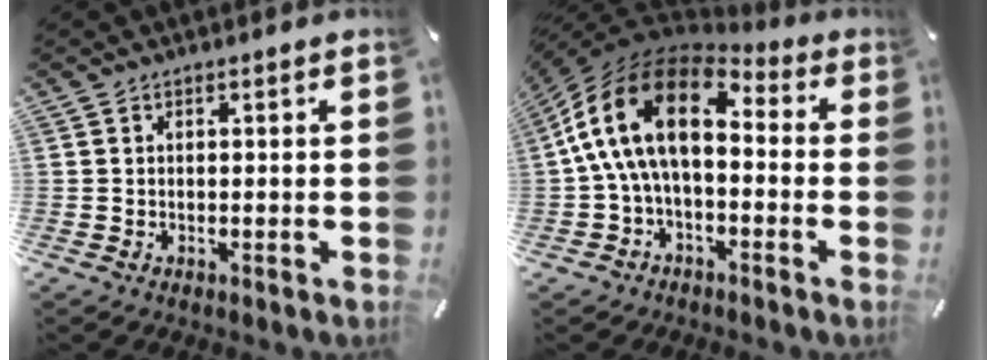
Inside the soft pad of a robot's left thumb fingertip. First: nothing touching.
{"total": 16.4, "force": [1.3, 9.5, 13.3], "torque": [-0.281, 0.009, 0.017]}